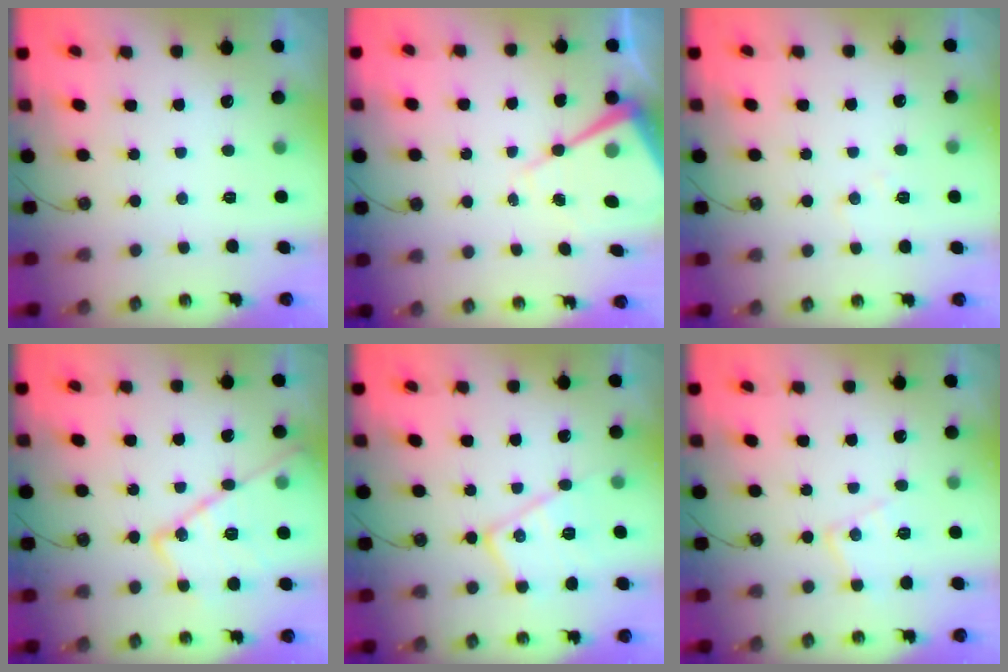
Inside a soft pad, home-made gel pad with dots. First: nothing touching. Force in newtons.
{"total": 12.2, "press": 12.1, "slide": 1.2}
{"total": 7.3, "press": 7.2, "slide": 1.0}
{"total": 18.2, "press": 18.2, "slide": 1.5}
{"total": 13.4, "press": 13.4, "slide": 0.4}
{"total": 9.7, "press": 9.7, "slide": 0.7}